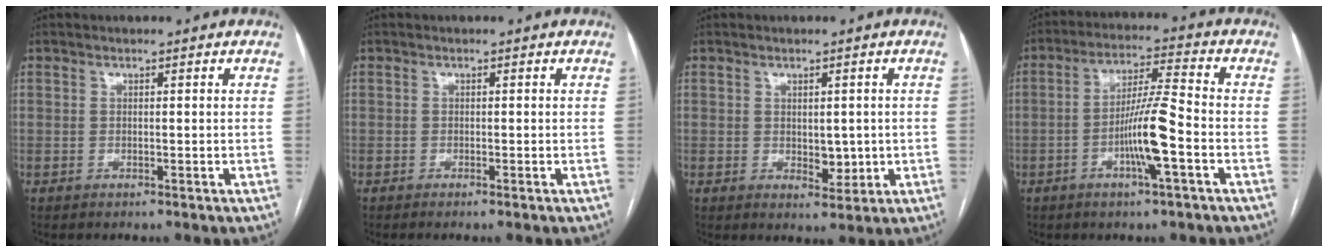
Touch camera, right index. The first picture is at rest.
{"total": 0.6, "force": [-0.4, -0.2, 0.4], "torque": [-0.009, -0.001, -0.007]}
{"total": 3.7, "force": [-0.1, 2.1, 3.1], "torque": [-0.040, -0.002, 0.008]}
{"total": 9.4, "force": [-3.0, 0.1, 8.9], "torque": [-0.169, 0.002, -0.056]}